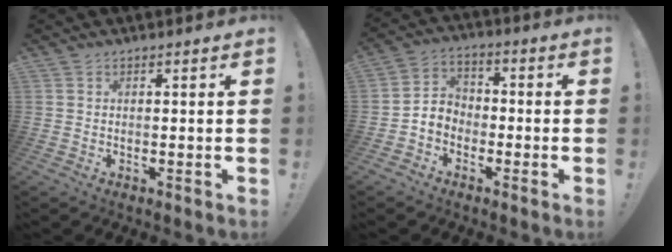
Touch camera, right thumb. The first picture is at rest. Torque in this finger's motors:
{"motor_torque": [0.00, -0.02, 0.00, 0.01, 0.00]}